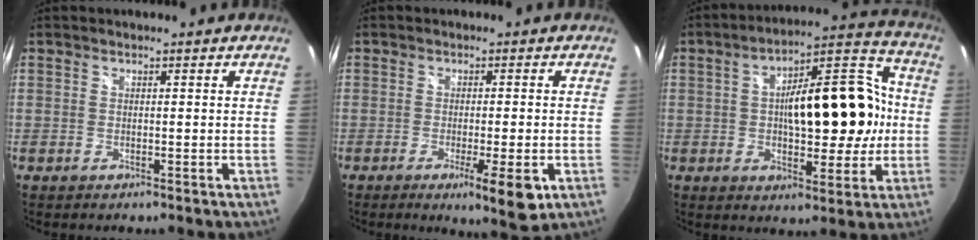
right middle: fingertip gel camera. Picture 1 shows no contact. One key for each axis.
{"total": 7.0, "fx": -2.6, "fy": 0.9, "fz": 6.5, "tx": -0.097, "ty": -0.011, "tz": -0.032}
{"total": 17.9, "fx": 0.6, "fy": 8.0, "fz": 16.0, "tx": -0.246, "ty": 0.037, "tz": 0.011}